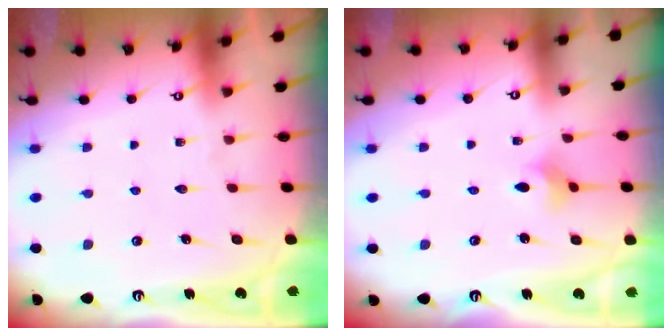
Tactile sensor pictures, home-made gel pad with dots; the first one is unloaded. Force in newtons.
{"total": 2.3, "press": 2.3, "slide": 0.5}